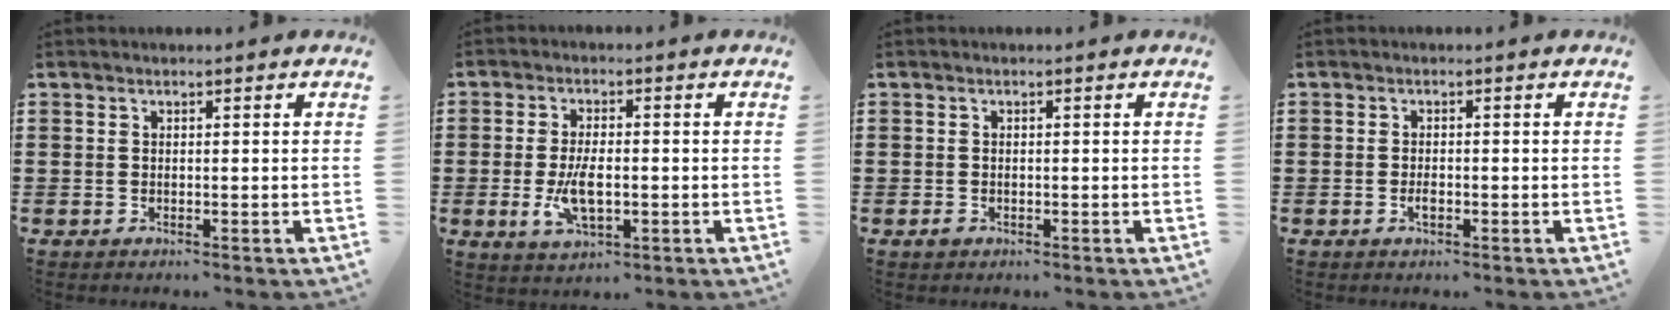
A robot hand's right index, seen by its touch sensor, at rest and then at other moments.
{"total": 5.9, "force": [-1.1, 2.6, 5.2], "torque": [-0.118, -0.006, -0.024]}
{"total": 0.9, "force": [-0.5, 0.6, 0.4], "torque": [-0.010, 0.000, -0.009]}
{"total": 1.6, "force": [-0.6, 0.7, 1.3], "torque": [-0.026, -0.002, -0.010]}